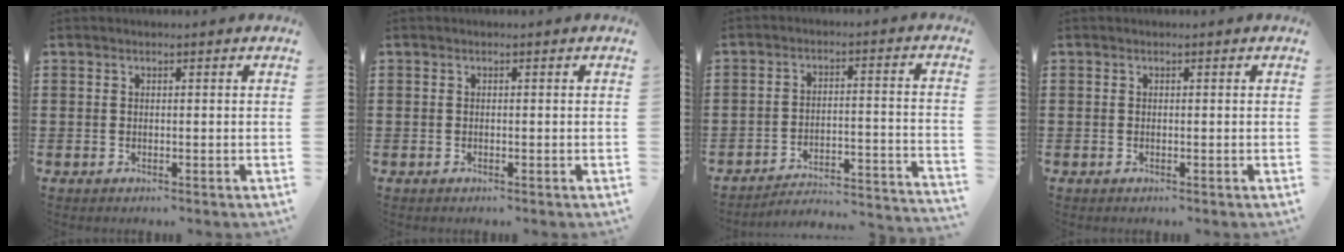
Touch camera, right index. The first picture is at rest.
{"total": 0.0}
{"total": 2.8, "force": [-2.5, 0.3, 1.2], "torque": [-0.031, -0.015, -0.061]}
{"total": 0.0}